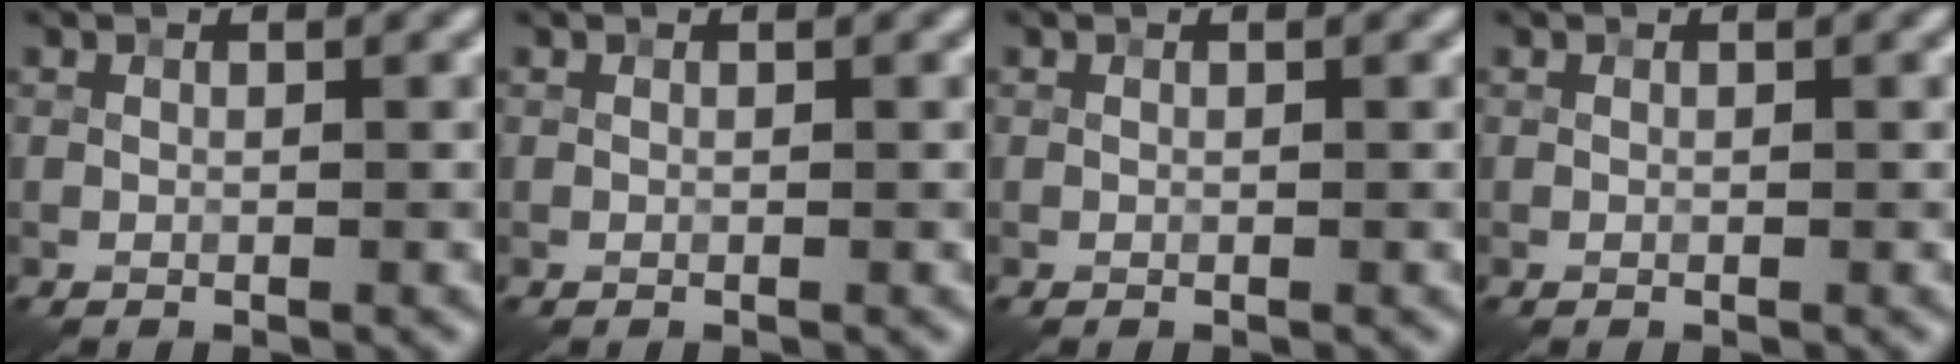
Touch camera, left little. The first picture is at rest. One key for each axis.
{"total": 0.0}
{"total": 0.0}
{"total": 0.0}